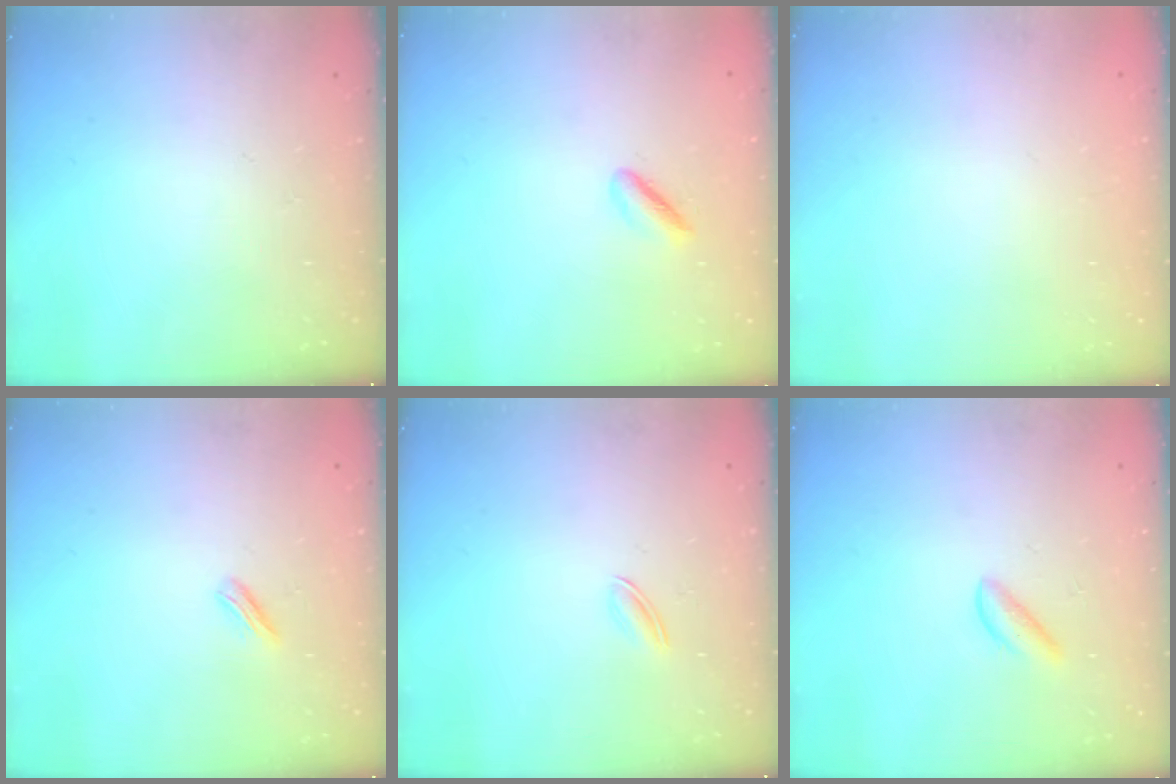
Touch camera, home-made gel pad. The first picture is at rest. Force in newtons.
{"total": 2.1, "press": 1.9, "slide": 0.8}
{"total": 2.0, "press": 2.0, "slide": 0.1}
{"total": 2.3, "press": 2.2, "slide": 0.7}
{"total": 2.5, "press": 2.4, "slide": 0.8}
{"total": 2.7, "press": 2.7, "slide": 0.3}